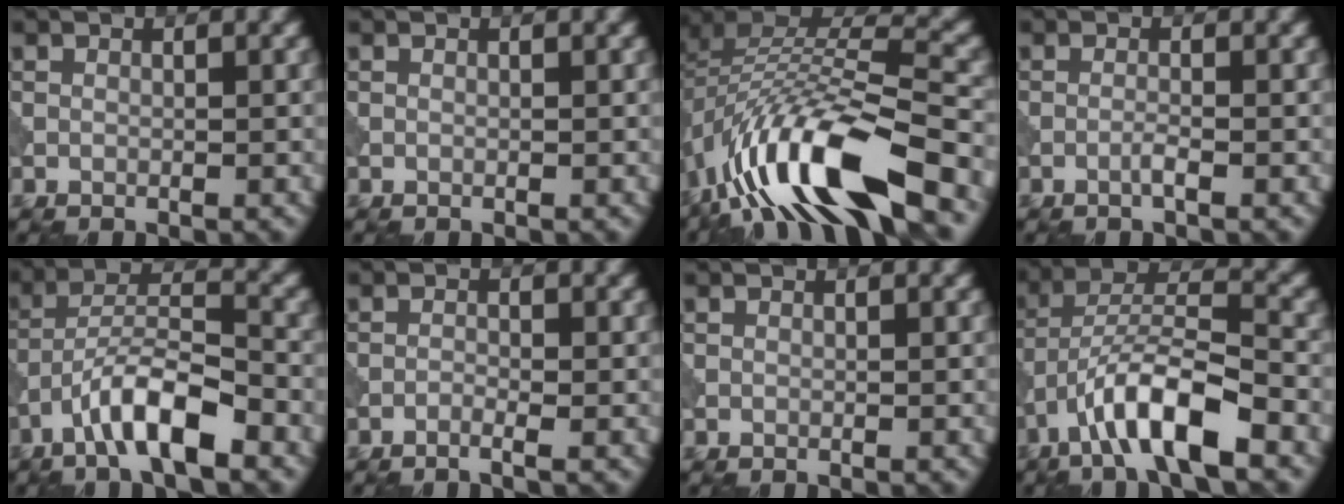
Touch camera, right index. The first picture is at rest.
{"total": 0.0}
{"total": 13.5, "force": [-7.7, 4.6, 10.1], "torque": [-0.186, 0.016, -0.140]}
{"total": 0.9, "force": [-0.4, 0.1, 0.8], "torque": [-0.014, 0.006, -0.011]}
{"total": 6.7, "force": [-4.0, 1.8, 5.1], "torque": [-0.088, 0.016, -0.073]}
{"total": 0.8, "force": [-0.6, 0.1, 0.6], "torque": [-0.011, 0.002, -0.015]}
{"total": 0.0}
{"total": 8.7, "force": [-4.7, 2.5, 6.9], "torque": [-0.117, 0.019, -0.086]}